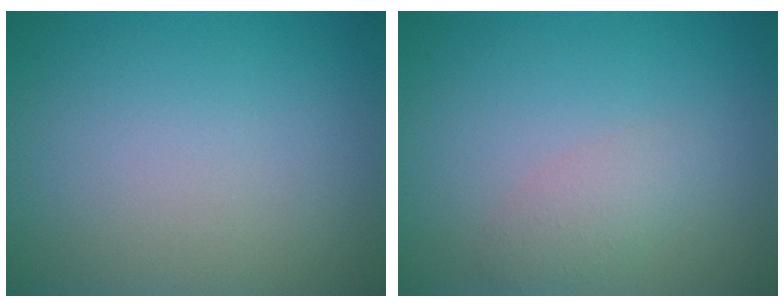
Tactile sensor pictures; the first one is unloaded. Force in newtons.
{"total": 1.8, "press": 1.8, "slide": 0.2}